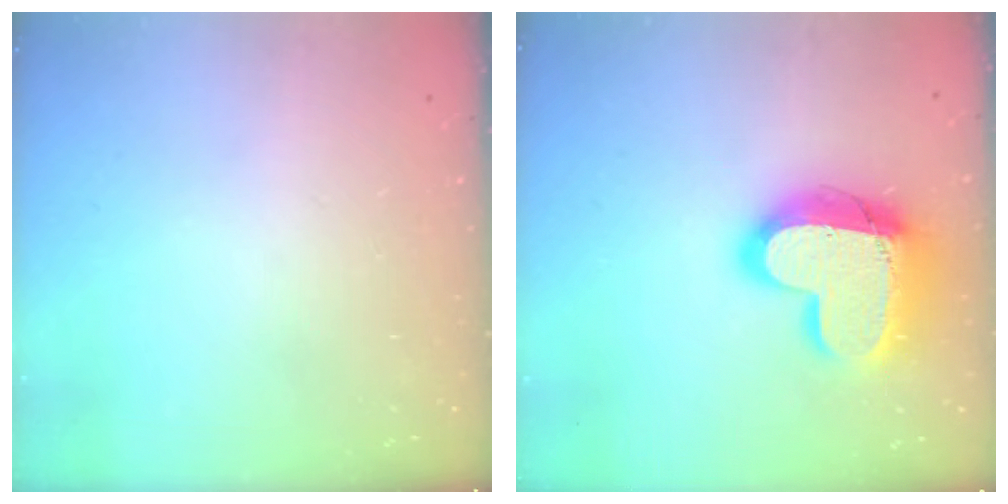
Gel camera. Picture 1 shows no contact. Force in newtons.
{"total": 18.9, "press": 18.8, "slide": 1.5}